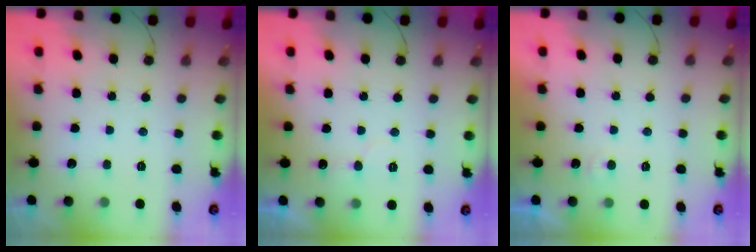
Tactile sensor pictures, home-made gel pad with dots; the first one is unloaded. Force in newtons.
{"total": 4.9, "press": 4.9, "slide": 0.4}
{"total": 3.3, "press": 3.3, "slide": 0.2}